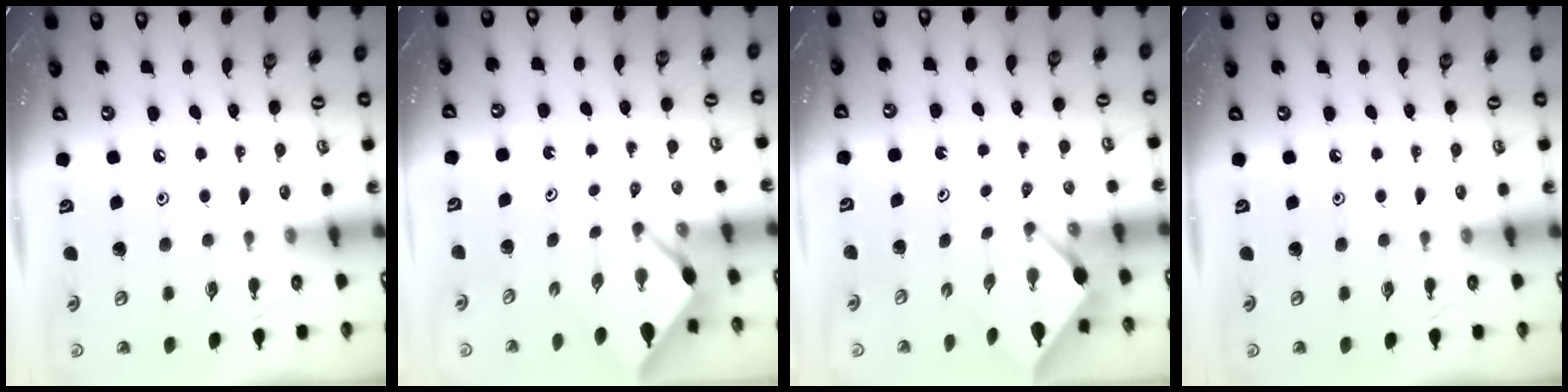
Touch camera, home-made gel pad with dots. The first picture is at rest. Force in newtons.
{"total": 2.1, "press": 2.1, "slide": 0.3}
{"total": 2.4, "press": 2.4, "slide": 0.2}
{"total": 0.0}